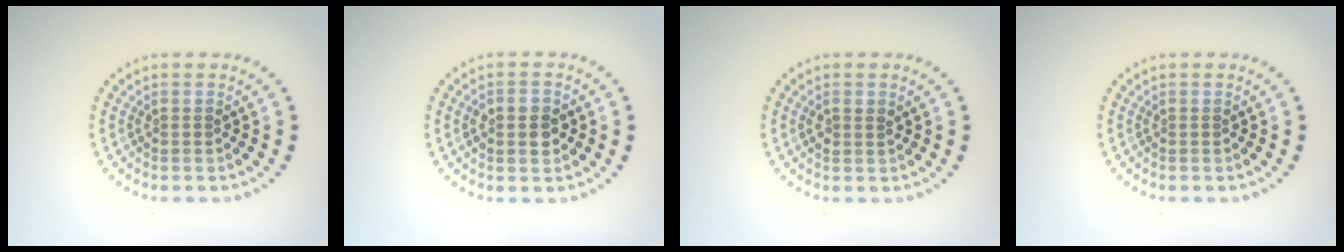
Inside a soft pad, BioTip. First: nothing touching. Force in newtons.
{"total": 3.1, "press": 3.1, "slide": 0.1}
{"total": 1.0, "press": 0.9, "slide": 0.4}
{"total": 0.0}